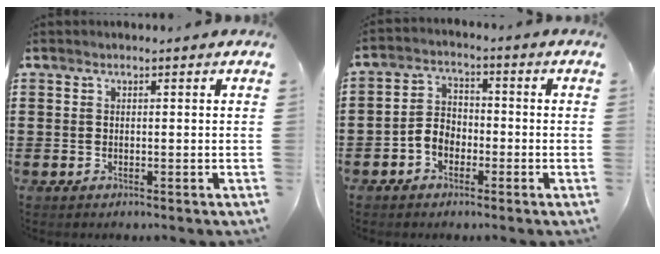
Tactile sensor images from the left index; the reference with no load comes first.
{"total": 3.9, "force": [-2.3, 2.7, 1.7], "torque": [-0.050, 0.005, -0.053]}